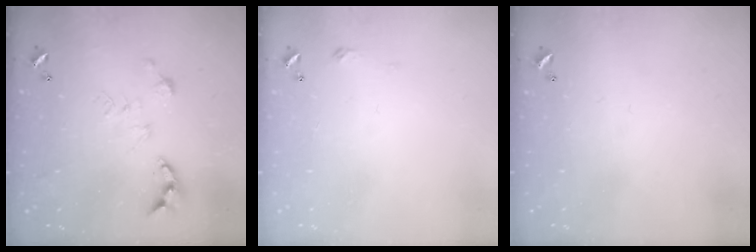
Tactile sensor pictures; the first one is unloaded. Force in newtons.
{"total": 2.7, "press": 2.6, "slide": 0.4}
{"total": 0.0}